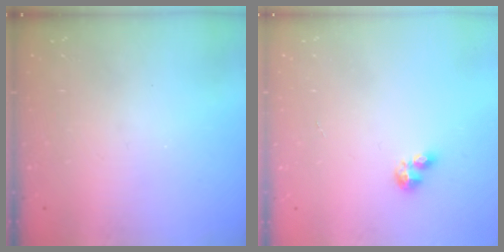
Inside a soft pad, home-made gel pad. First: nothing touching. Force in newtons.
{"total": 3.4, "press": 3.4, "slide": 0.3}